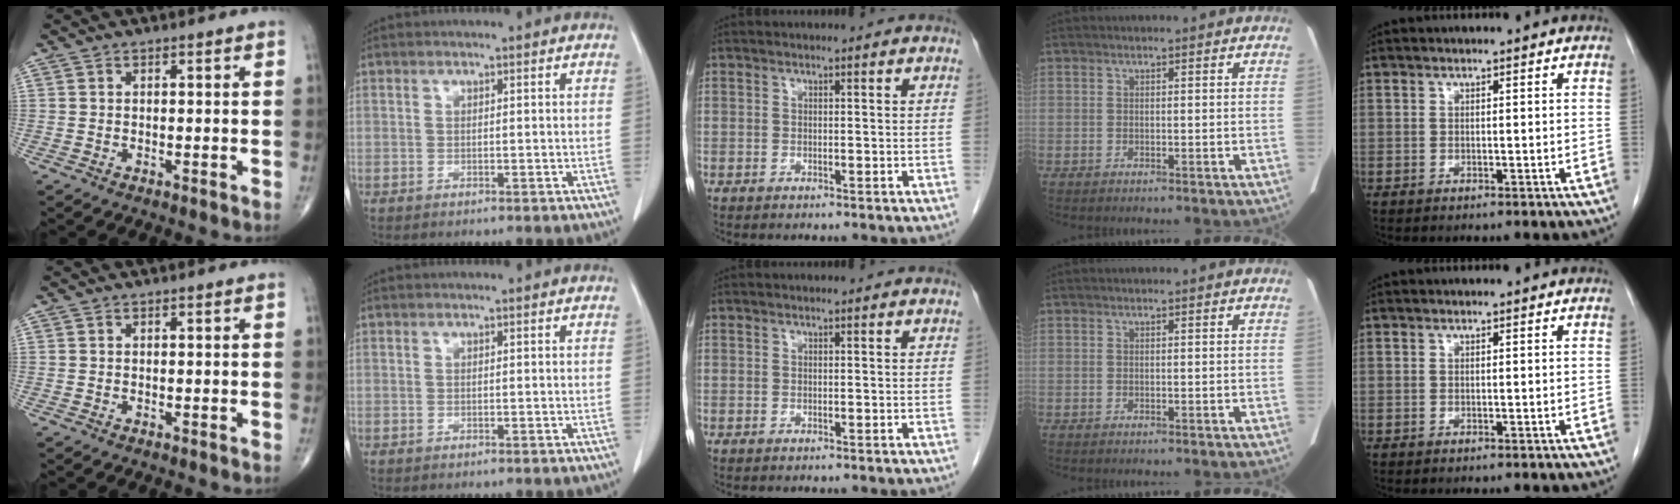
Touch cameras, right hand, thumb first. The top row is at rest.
{}